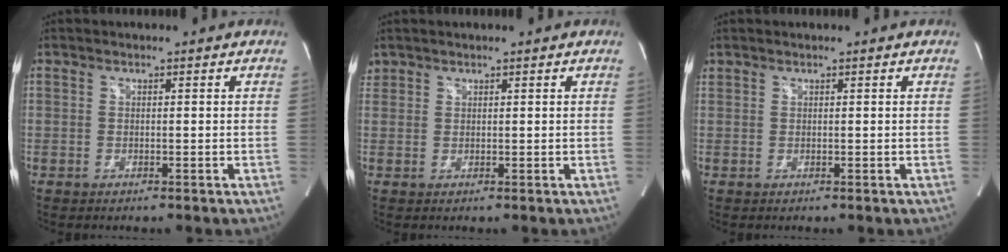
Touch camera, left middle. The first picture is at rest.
{"total": 1.3, "force": [1.1, 0.7, 0.0], "torque": [-0.001, 0.012, 0.021]}
{"total": 0.5, "force": [0.5, 0.0, 0.1], "torque": [-0.011, 0.011, 0.016]}